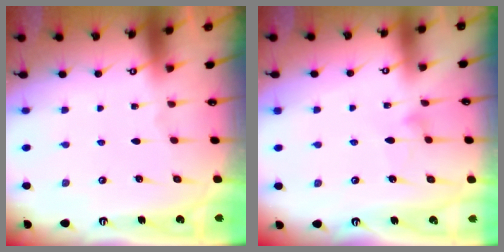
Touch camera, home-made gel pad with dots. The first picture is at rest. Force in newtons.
{"total": 5.4, "press": 5.4, "slide": 0.4}